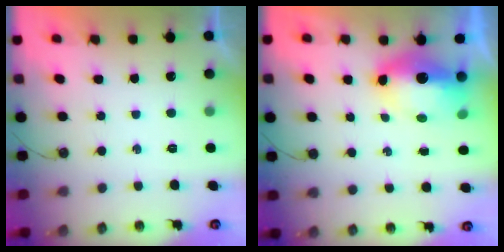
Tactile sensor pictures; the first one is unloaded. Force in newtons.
{"total": 8.0, "press": 8.0, "slide": 0.9}